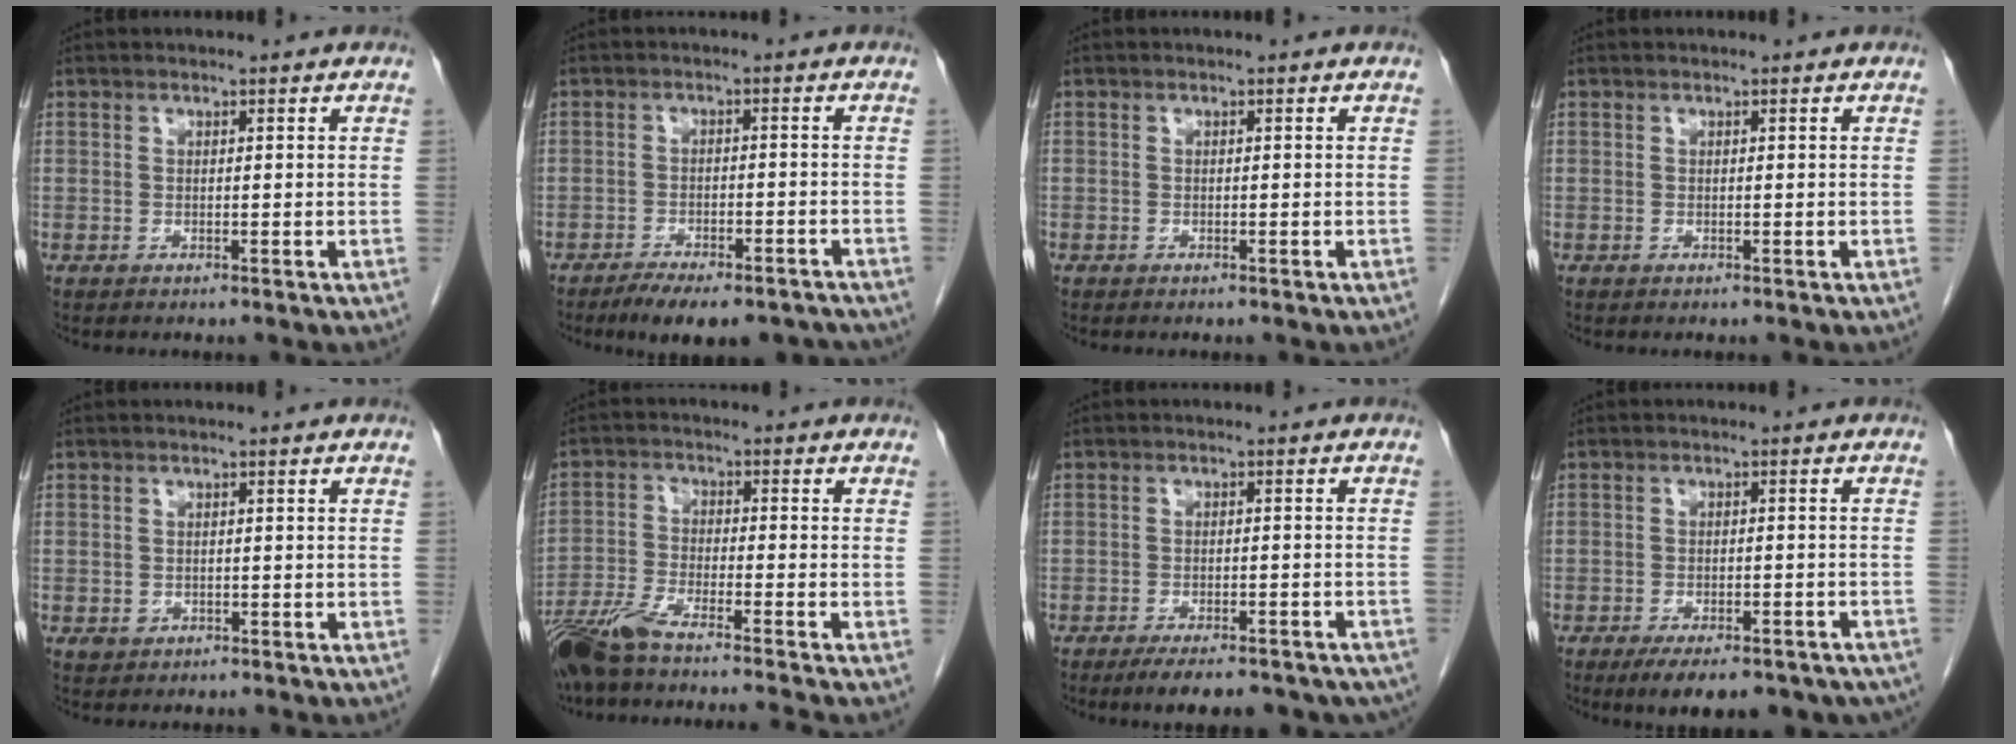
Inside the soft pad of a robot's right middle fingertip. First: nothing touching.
{"total": 11.2, "force": [-9.3, 3.6, 5.2], "torque": [-0.061, 0.012, -0.125]}
{"total": 0.0}
{"total": 0.0}
{"total": 1.3, "force": [-0.4, 1.2, 0.4], "torque": [-0.008, 0.003, 0.001]}
{"total": 11.2, "force": [-9.6, -0.8, 5.7], "torque": [-0.096, -0.025, -0.167]}
{"total": 13.1, "force": [-10.5, 4.4, 6.5], "torque": [-0.077, 0.004, -0.126]}
{"total": 14.3, "force": [-11.0, 5.2, 7.5], "torque": [-0.087, 0.003, -0.134]}